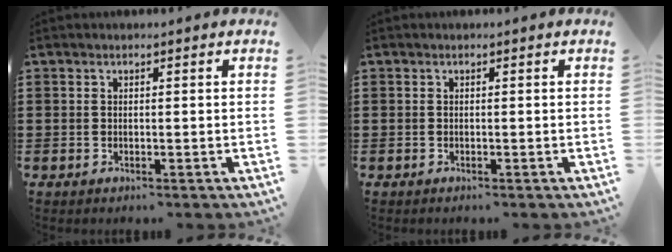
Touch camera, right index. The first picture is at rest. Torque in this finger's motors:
{"motor_torque": [-0.20, 0.22, 0.00, 0.00]}